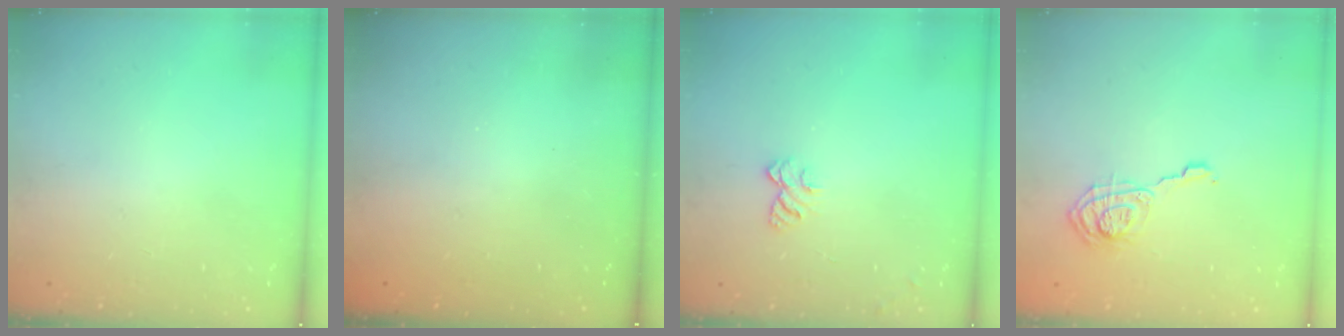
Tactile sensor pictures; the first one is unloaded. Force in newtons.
{"total": 1.8, "press": 1.7, "slide": 0.5}
{"total": 6.0, "press": 6.0, "slide": 0.3}
{"total": 8.6, "press": 8.6, "slide": 0.1}